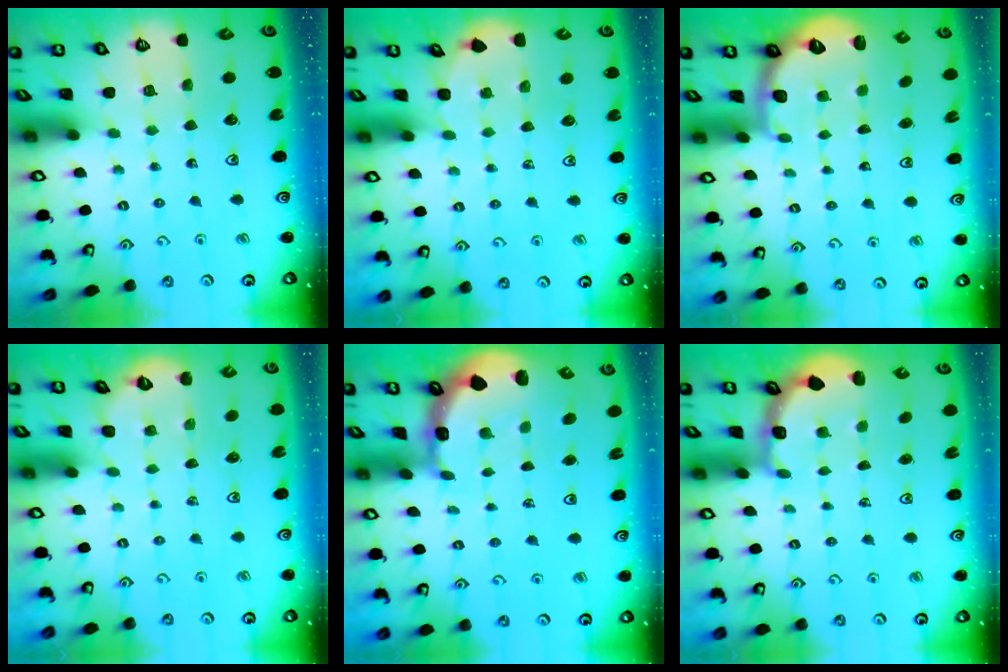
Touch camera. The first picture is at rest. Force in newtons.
{"total": 1.8, "press": 1.8, "slide": 0.1}
{"total": 2.8, "press": 2.0, "slide": 2.0}
{"total": 1.4, "press": 0.8, "slide": 1.2}
{"total": 2.5, "press": 2.4, "slide": 0.9}
{"total": 2.7, "press": 2.1, "slide": 1.7}